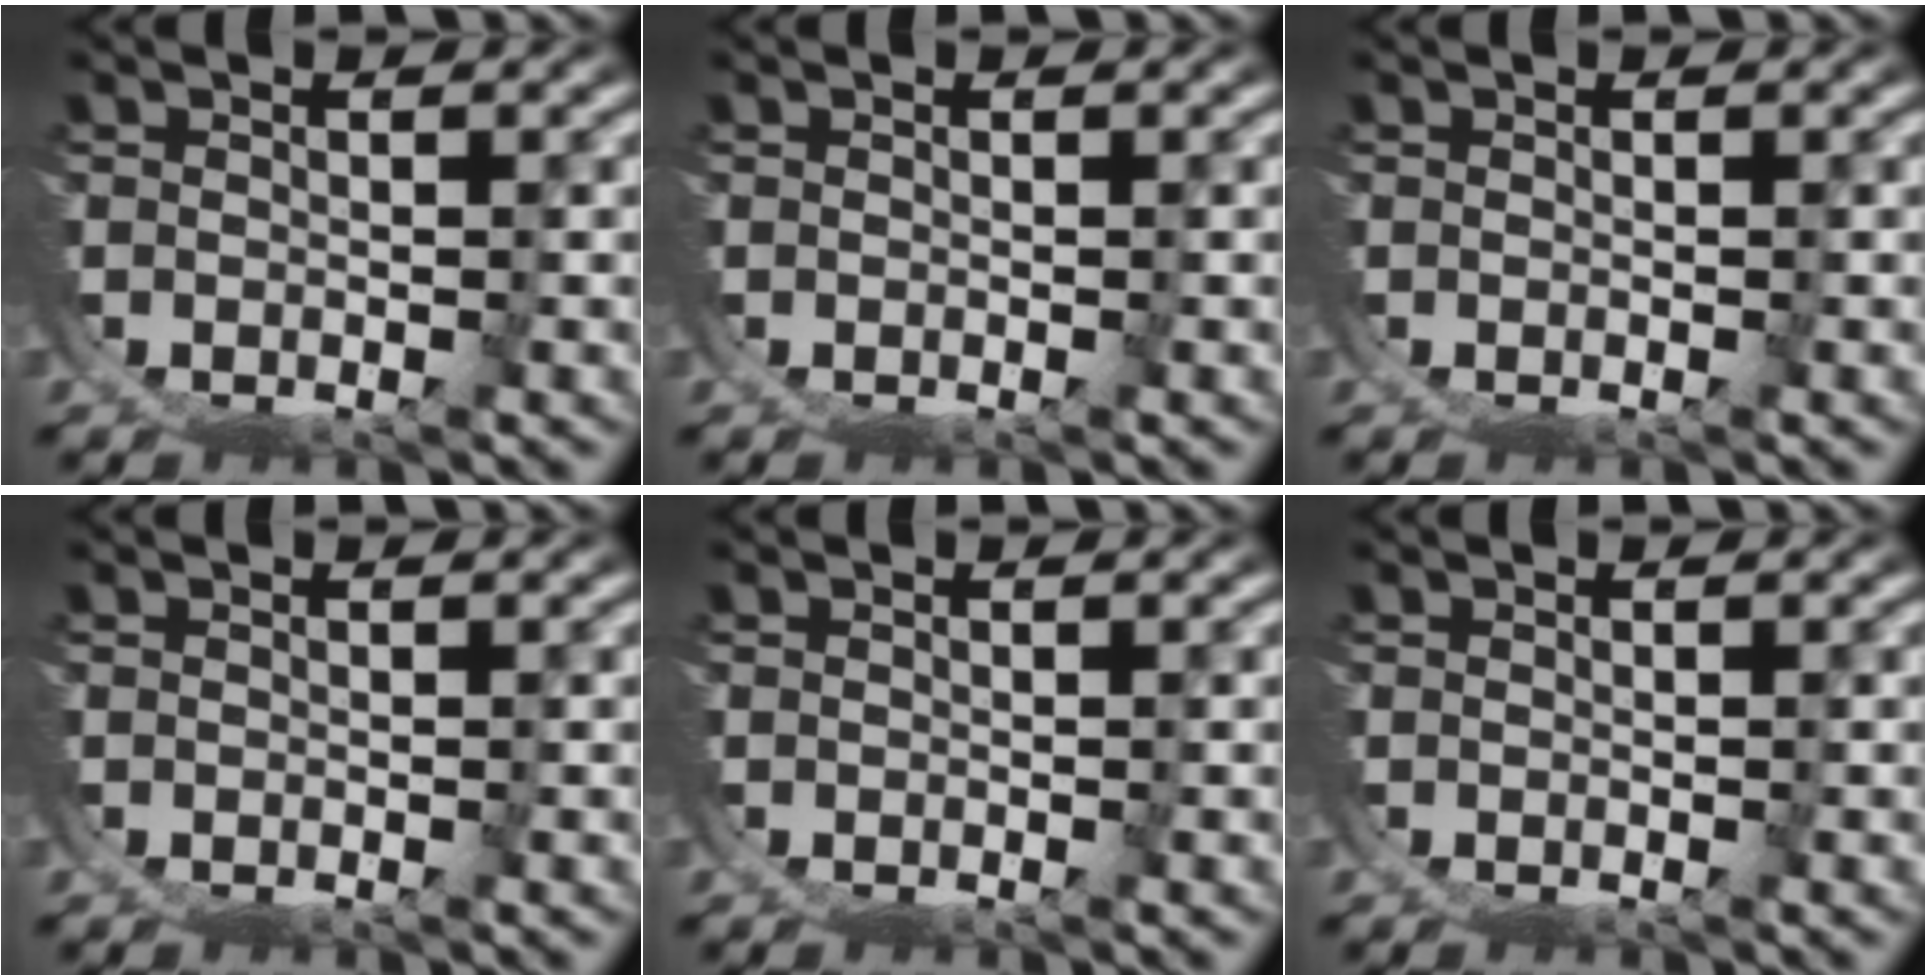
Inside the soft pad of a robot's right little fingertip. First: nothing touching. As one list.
[{"total": 0.0}, {"total": 0.0}, {"total": 0.0}, {"total": 0.0}, {"total": 0.0}]